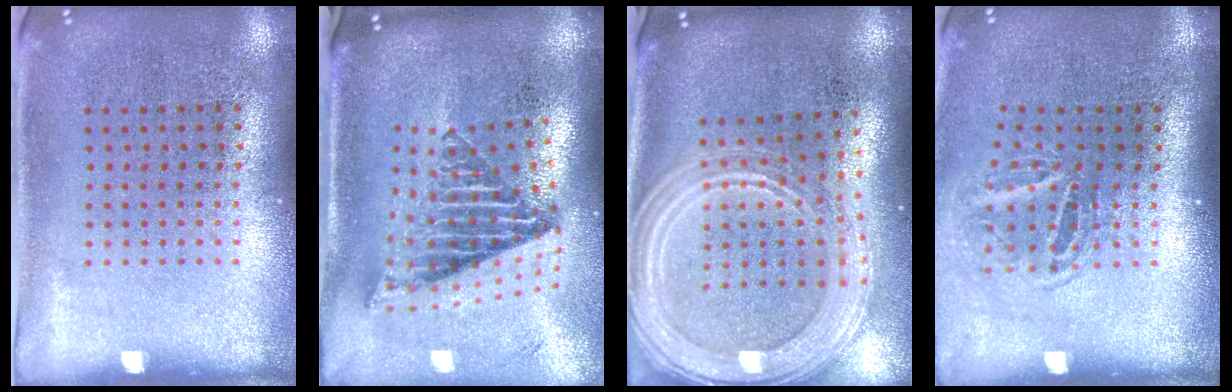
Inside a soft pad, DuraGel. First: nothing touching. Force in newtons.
{"total": 2.7, "press": 1.7, "slide": 2.0}
{"total": 2.8, "press": 2.3, "slide": 1.5}
{"total": 1.7, "press": 1.2, "slide": 1.3}